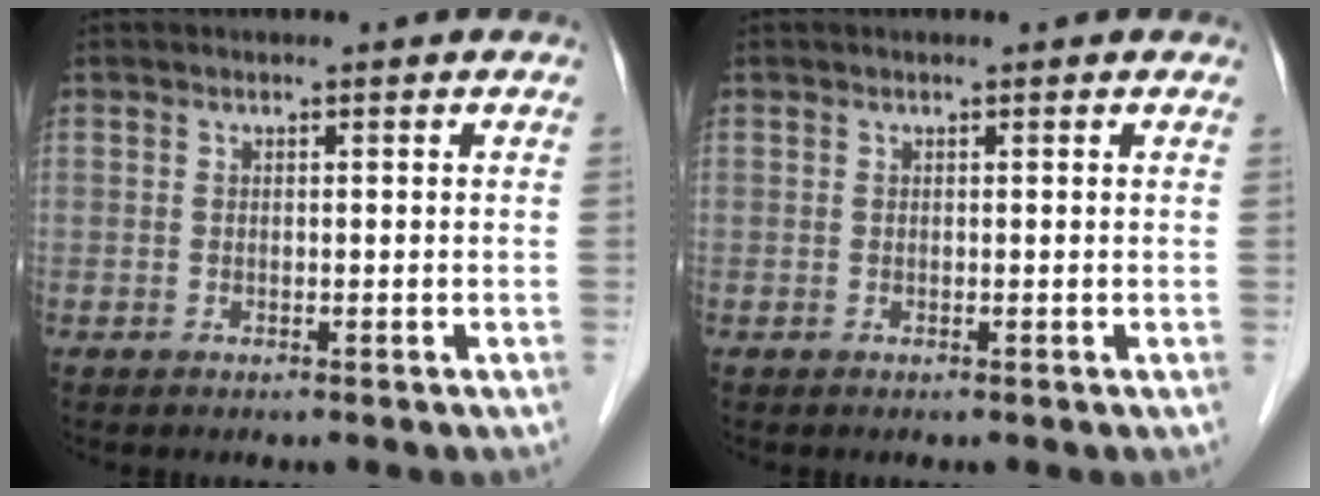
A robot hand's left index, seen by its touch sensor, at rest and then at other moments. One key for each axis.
{"total": 0.7, "fx": 0.6, "fy": 0.1, "fz": 0.2, "tx": -0.006, "ty": 0.006, "tz": 0.005}